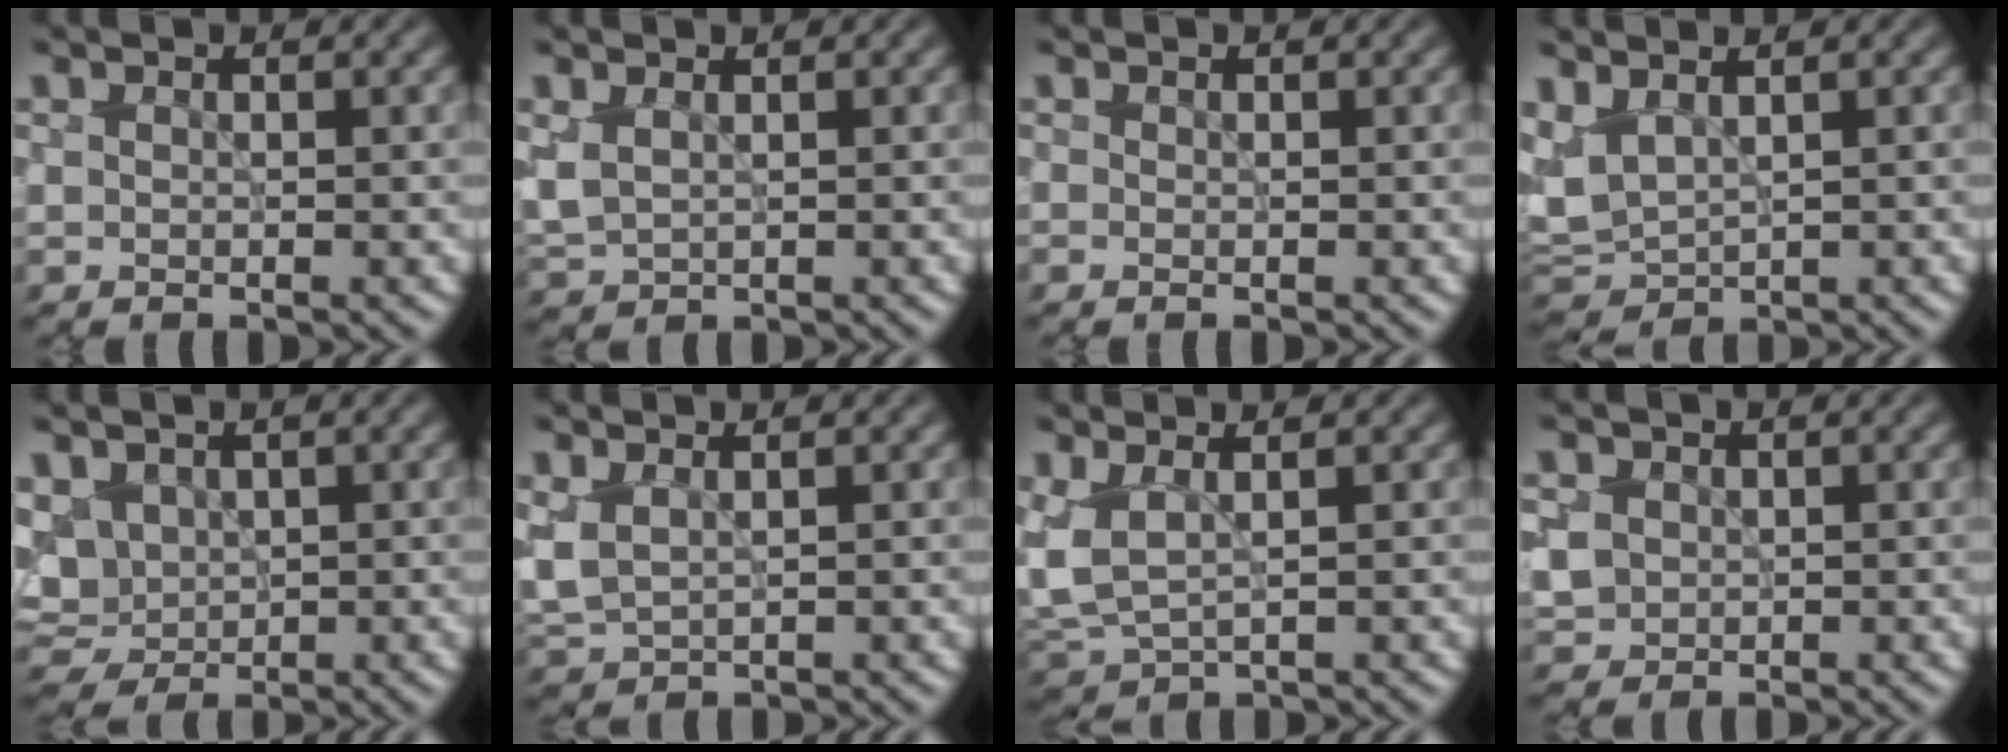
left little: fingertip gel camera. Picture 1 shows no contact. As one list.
[{"total": 2.1, "force": [0.7, 1.3, 1.5], "torque": [-0.042, -0.002, 0.018]}, {"total": 0.0}, {"total": 3.3, "force": [1.1, 1.9, 2.5], "torque": [-0.066, 0.003, 0.027]}, {"total": 5.0, "force": [1.3, 3.9, 2.8], "torque": [-0.075, -0.002, 0.032]}, {"total": 2.4, "force": [0.8, 1.4, 1.8], "torque": [-0.051, -0.003, 0.020]}, {"total": 3.3, "force": [1.0, 1.6, 2.7], "torque": [-0.071, -0.006, 0.020]}, {"total": 2.8, "force": [0.3, 2.5, 1.2], "torque": [-0.034, 0.000, 0.010]}]